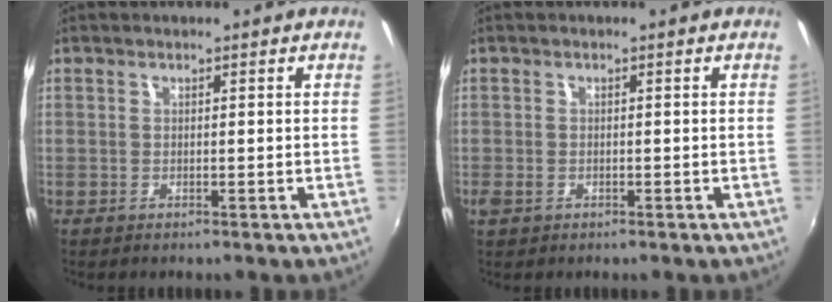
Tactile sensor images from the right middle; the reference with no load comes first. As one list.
[{"total": 1.8, "force": [-0.9, 1.3, 0.8], "torque": [-0.016, -0.005, -0.017]}]